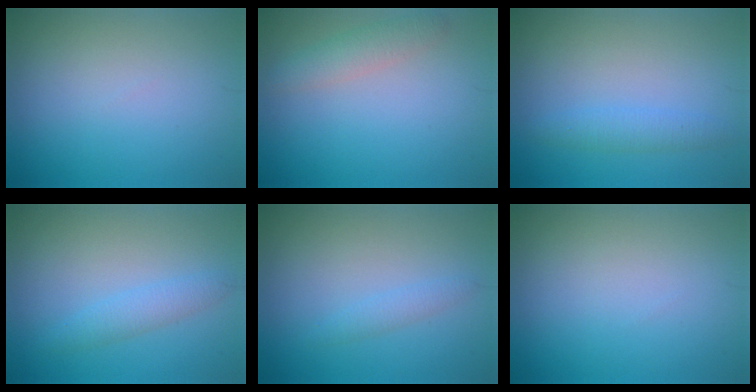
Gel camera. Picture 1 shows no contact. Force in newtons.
{"total": 2.1, "press": 2.1, "slide": 0.1}
{"total": 1.8, "press": 1.8, "slide": 0.1}
{"total": 2.0, "press": 2.0, "slide": 0.1}
{"total": 1.2, "press": 1.2, "slide": 0.0}
{"total": 0.0}